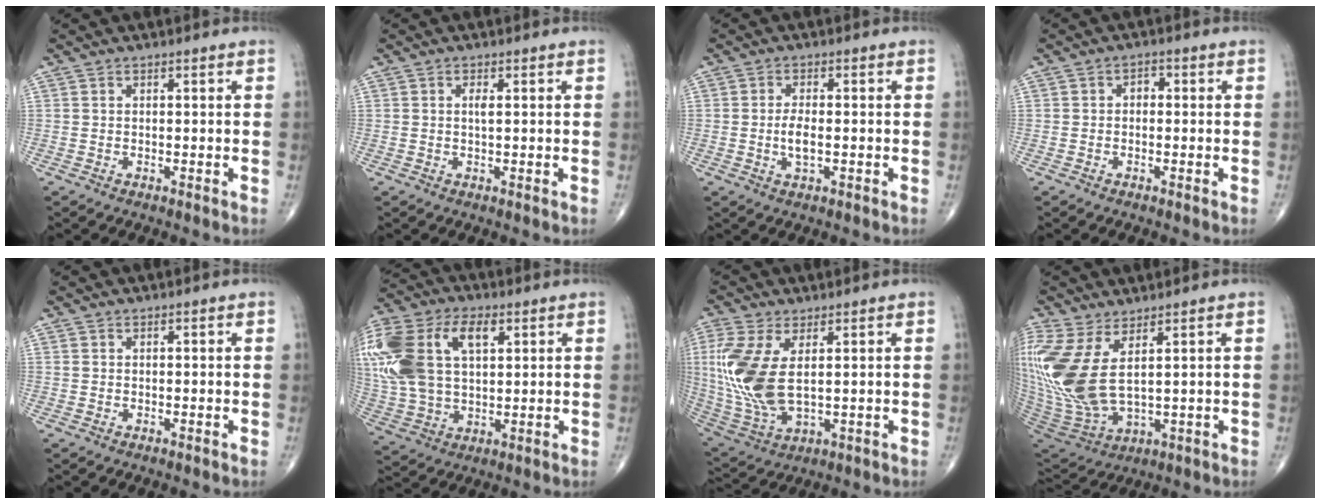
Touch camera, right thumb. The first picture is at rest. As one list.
[{"total": 1.3, "force": [0.3, 0.3, 1.2], "torque": [-0.026, 0.000, 0.004]}, {"total": 3.7, "force": [-0.5, 1.5, 3.3], "torque": [-0.062, 0.000, -0.010]}, {"total": 1.8, "force": [-0.2, 1.3, 1.2], "torque": [-0.007, 0.009, -0.011]}, {"total": 0.7, "force": [0.2, 0.5, 0.4], "torque": [-0.007, 0.004, 0.007]}, {"total": 25.6, "force": [7.6, 15.4, 19.0], "torque": [-0.453, 0.033, 0.147]}, {"total": 14.8, "force": [2.3, 7.2, 12.7], "torque": [-0.297, -0.013, 0.060]}, {"total": 15.9, "force": [4.1, 6.9, 13.8], "torque": [-0.329, -0.028, 0.099]}]